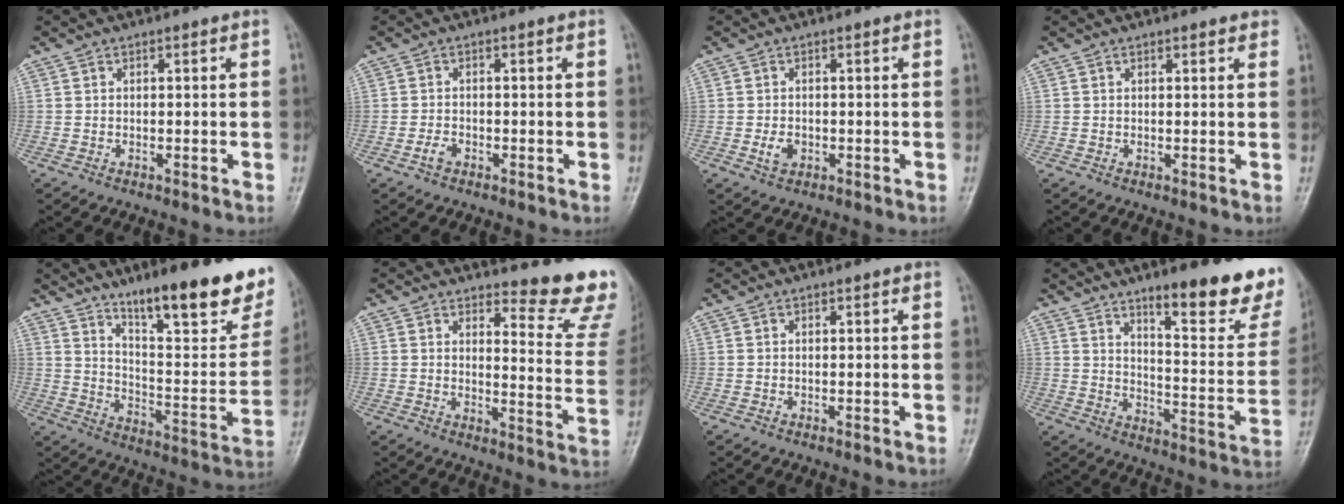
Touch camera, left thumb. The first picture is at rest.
{"total": 1.6, "force": [-0.9, 1.0, 0.9], "torque": [-0.020, 0.005, -0.018]}
{"total": 2.3, "force": [-0.5, 1.7, 1.5], "torque": [-0.024, 0.001, -0.007]}
{"total": 1.6, "force": [1.3, 0.5, 0.8], "torque": [-0.003, -0.001, 0.013]}
{"total": 24.2, "force": [16.1, 5.6, 17.1], "torque": [-0.208, -0.083, 0.248]}
{"total": 13.1, "force": [11.7, 2.4, 5.4], "torque": [-0.037, -0.136, 0.126]}
{"total": 0.0}
{"total": 19.6, "force": [13.1, 4.4, 13.9], "torque": [-0.147, -0.089, 0.189]}